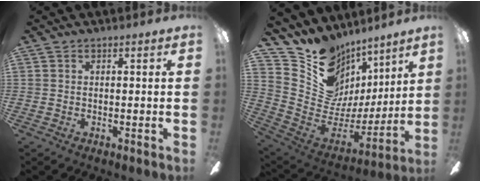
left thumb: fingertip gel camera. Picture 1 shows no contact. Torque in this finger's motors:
{"motor_torque": [1.75, -0.25, -0.70, -0.38, -0.05]}